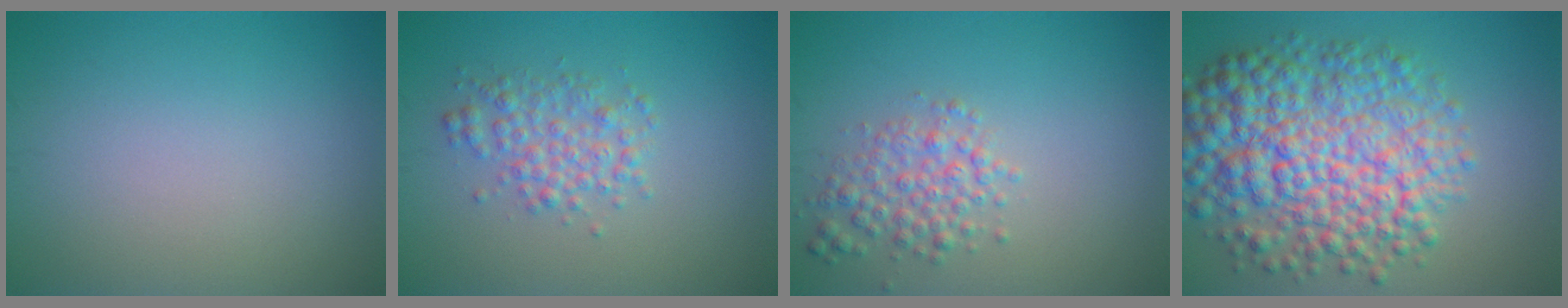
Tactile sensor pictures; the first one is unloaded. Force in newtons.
{"total": 2.8, "press": 2.8, "slide": 0.0}
{"total": 2.8, "press": 2.8, "slide": 0.1}
{"total": 10.7, "press": 10.7, "slide": 0.2}